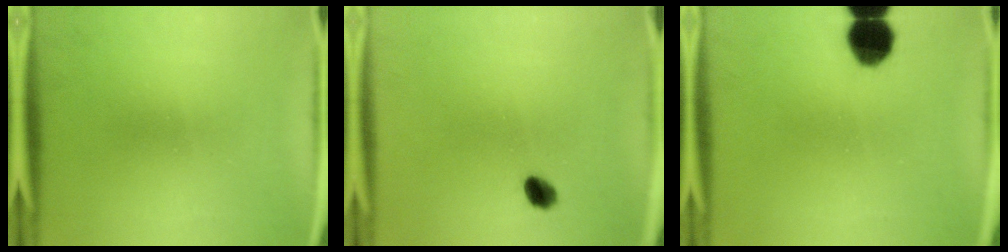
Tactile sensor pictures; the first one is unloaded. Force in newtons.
{"total": 2.8}
{"total": 8.6}